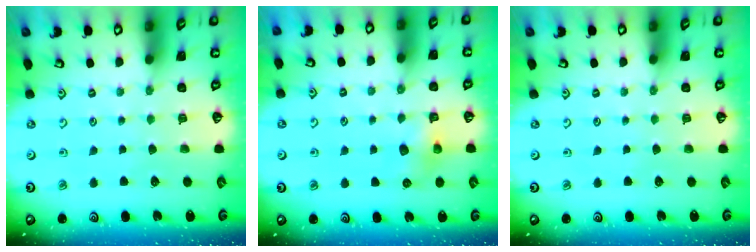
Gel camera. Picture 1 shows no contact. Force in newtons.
{"total": 5.7, "press": 5.7, "slide": 0.7}
{"total": 0.0}